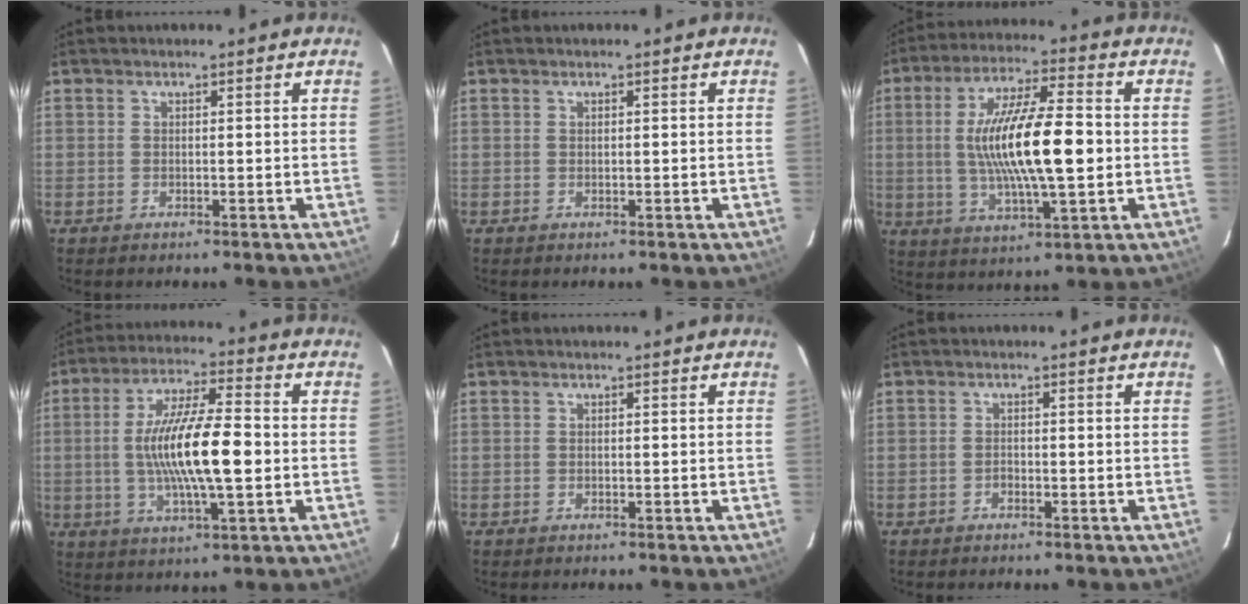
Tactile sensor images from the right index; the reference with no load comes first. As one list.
[{"total": 0.0}, {"total": 17.1, "force": [-0.2, 3.9, 16.6], "torque": [-0.305, 0.003, -0.001]}, {"total": 15.0, "force": [-1.0, 3.1, 14.6], "torque": [-0.271, 0.001, -0.017]}, {"total": 0.0}, {"total": 0.8, "force": [-0.6, 0.5, 0.2], "torque": [-0.004, 0.002, -0.012]}]